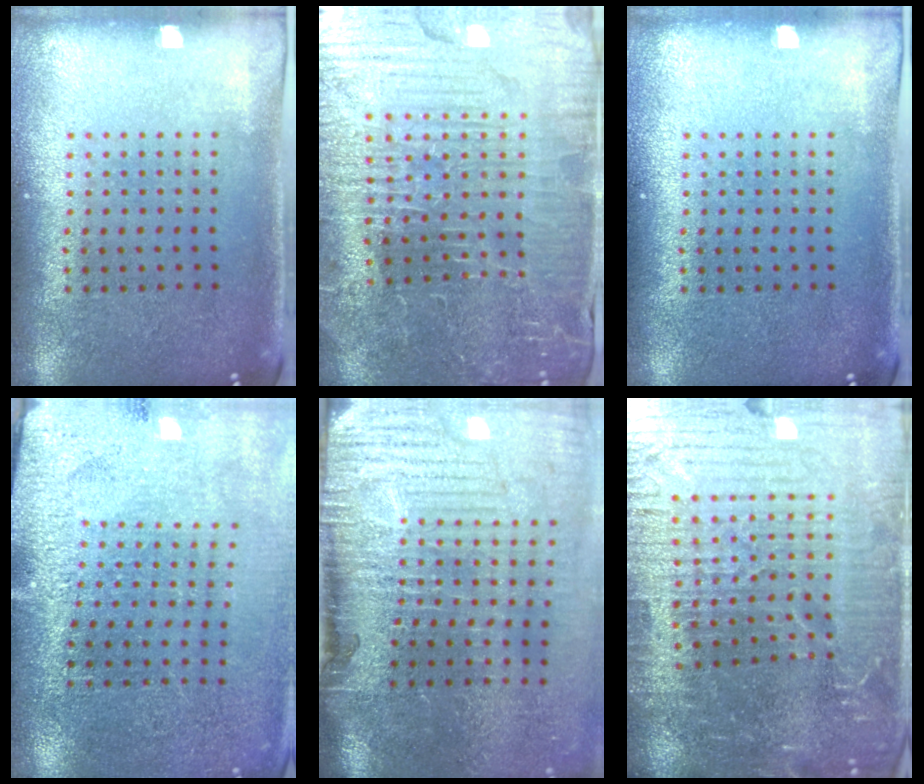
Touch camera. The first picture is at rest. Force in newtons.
{"total": 4.8, "press": 4.7, "slide": 1.1}
{"total": 0.0}
{"total": 3.0, "press": 3.0, "slide": 0.4}
{"total": 5.4, "press": 4.4, "slide": 3.1}
{"total": 6.9, "press": 6.0, "slide": 3.4}